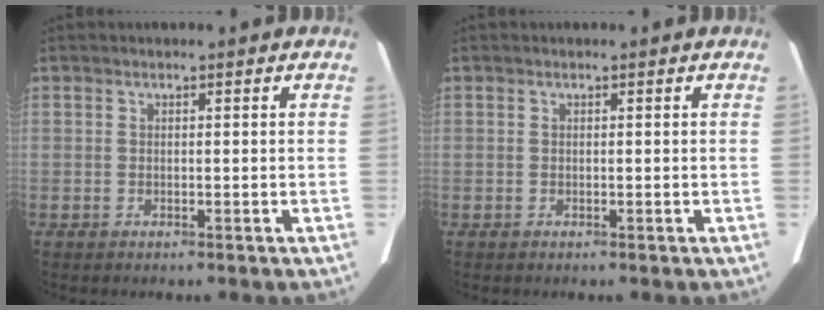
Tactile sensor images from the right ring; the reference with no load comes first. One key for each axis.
{"total": 0.0}